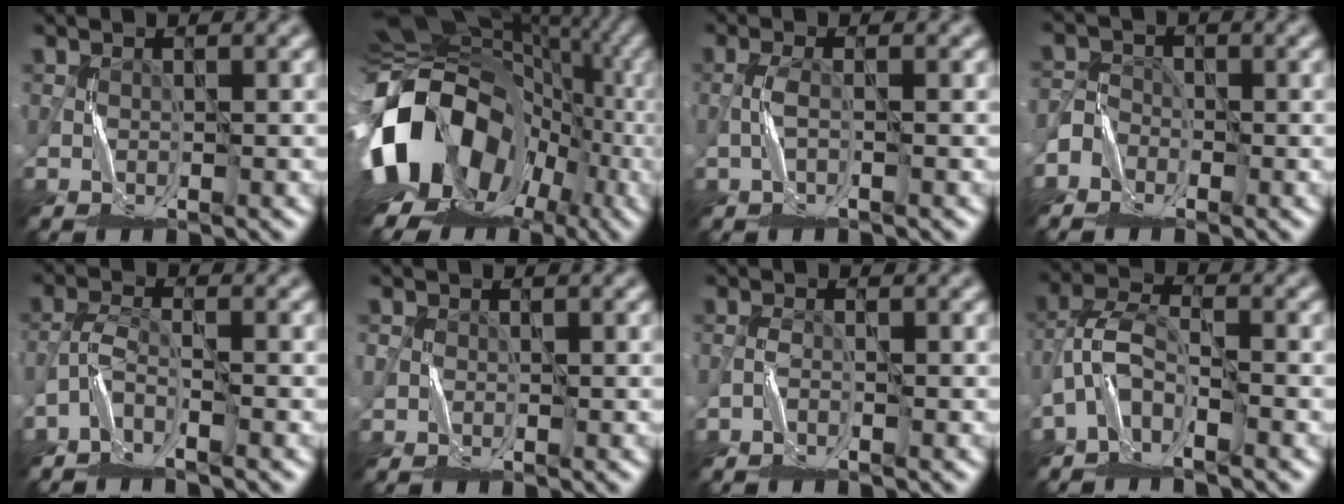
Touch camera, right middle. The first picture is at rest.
{"total": 18.6, "force": [-3.3, 14.7, 11.0], "torque": [-0.203, -0.007, -0.053]}
{"total": 1.1, "force": [-0.9, -0.1, 0.7], "torque": [-0.019, 0.008, -0.019]}
{"total": 2.6, "force": [-2.1, 1.5, -0.1], "torque": [0.013, 0.007, -0.046]}
{"total": 2.5, "force": [-2.3, 0.1, 0.8], "torque": [-0.022, 0.003, -0.056]}
{"total": 0.5, "force": [-0.3, 0.5, -0.1], "torque": [0.003, 0.001, -0.009]}
{"total": 1.1, "force": [-1.1, -0.1, -0.1], "torque": [0.001, 0.005, -0.025]}
{"total": 4.1, "force": [-2.8, 1.6, 2.4], "torque": [-0.052, 0.011, -0.066]}